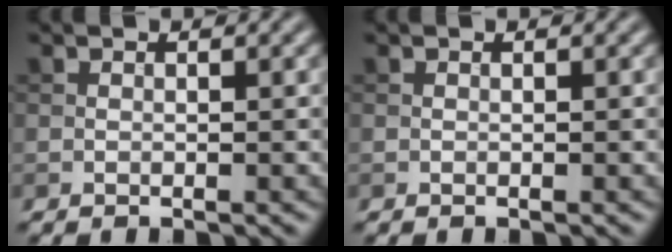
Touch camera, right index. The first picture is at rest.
{"total": 0.0}